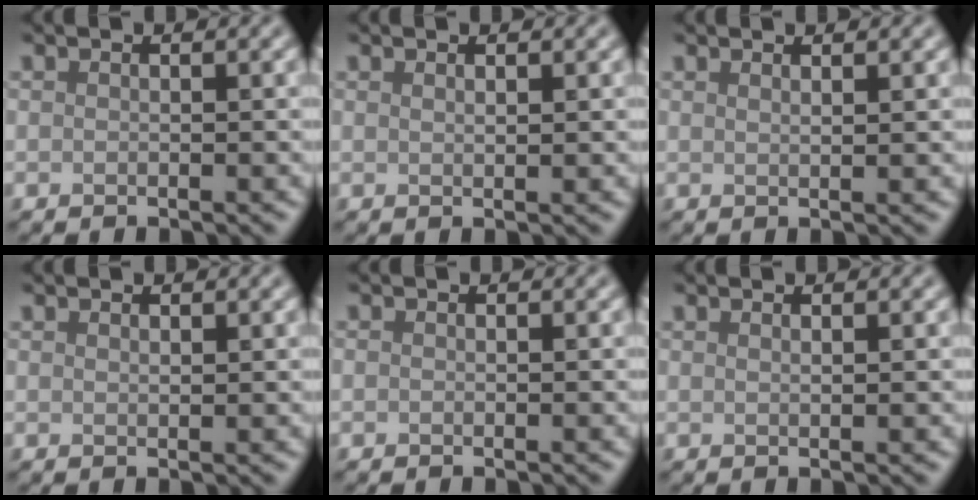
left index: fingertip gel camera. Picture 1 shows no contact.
{"total": 0.7, "force": [0.6, 0.1, 0.5], "torque": [-0.005, 0.001, 0.009]}
{"total": 1.4, "force": [1.0, 0.4, 0.9], "torque": [-0.003, 0.002, 0.003]}
{"total": 0.5, "force": [0.5, 0.1, 0.2], "torque": [-0.003, -0.001, 0.010]}
{"total": 0.0}
{"total": 0.9, "force": [0.5, 0.3, 0.7], "torque": [-0.005, 0.001, 0.004]}